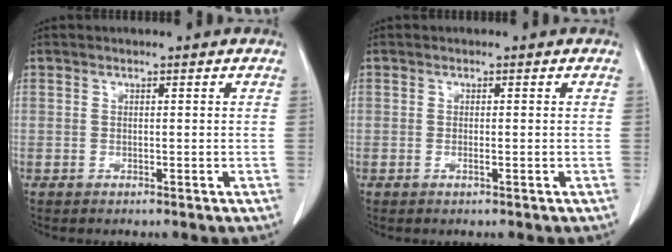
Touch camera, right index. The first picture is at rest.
{"total": 1.1, "force": [-0.3, 0.3, 1.0], "torque": [-0.023, -0.001, -0.005]}